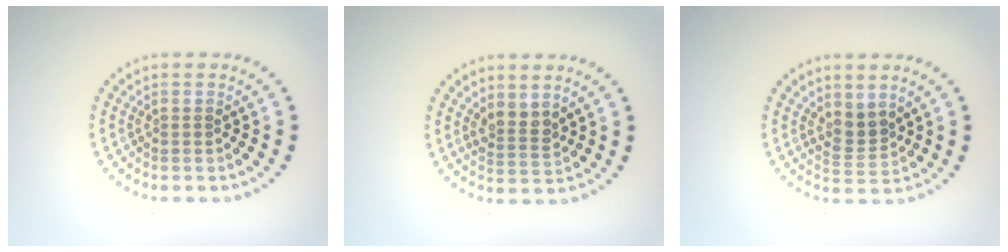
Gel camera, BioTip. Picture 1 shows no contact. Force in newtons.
{"total": 2.0, "press": 1.7, "slide": 1.2}
{"total": 2.2, "press": 1.6, "slide": 1.5}